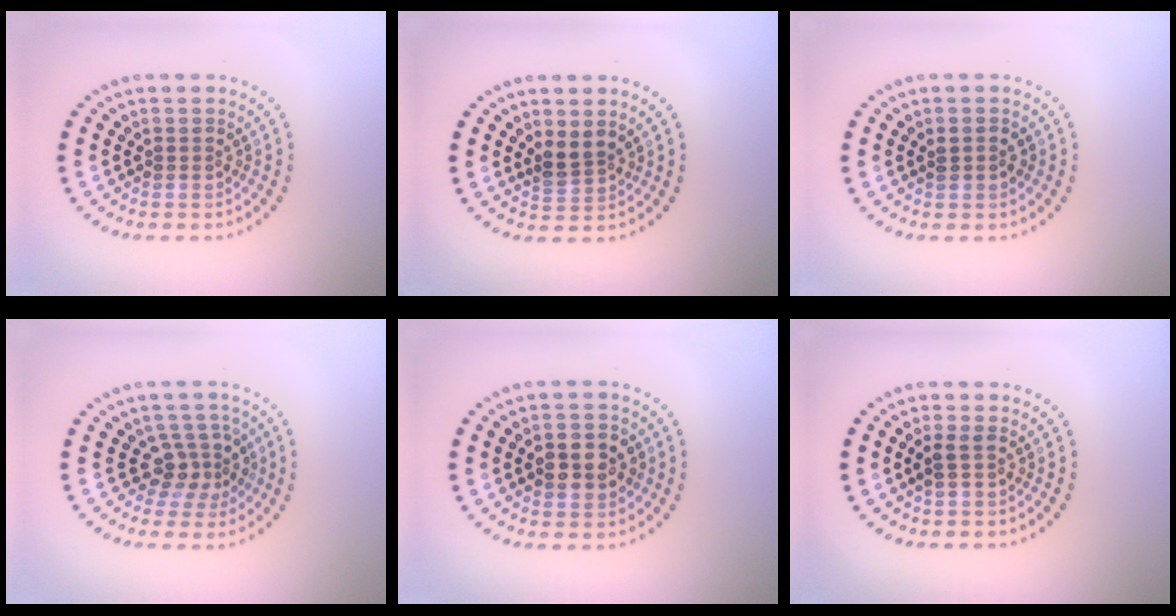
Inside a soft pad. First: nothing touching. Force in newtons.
{"total": 1.9, "press": 1.5, "slide": 1.1}
{"total": 1.2, "press": 1.2, "slide": 0.2}
{"total": 2.7, "press": 2.0, "slide": 1.8}
{"total": 3.2, "press": 3.2, "slide": 0.1}
{"total": 1.1, "press": 1.0, "slide": 0.5}